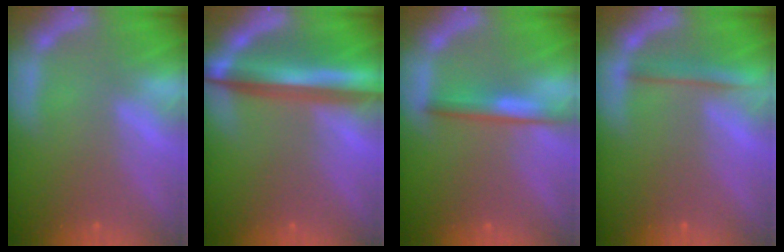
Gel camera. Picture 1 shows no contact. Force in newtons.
{"total": 9.1}
{"total": 3.0}
{"total": 2.5}